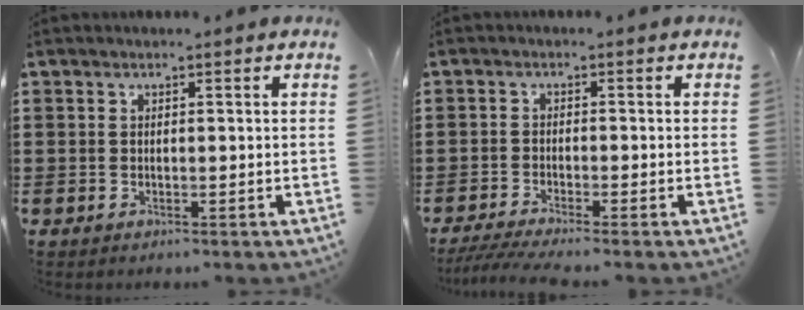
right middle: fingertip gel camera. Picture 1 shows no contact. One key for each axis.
{"total": 2.6, "fx": -2.1, "fy": -0.2, "fz": 1.5, "tx": -0.033, "ty": -0.007, "tz": -0.041}